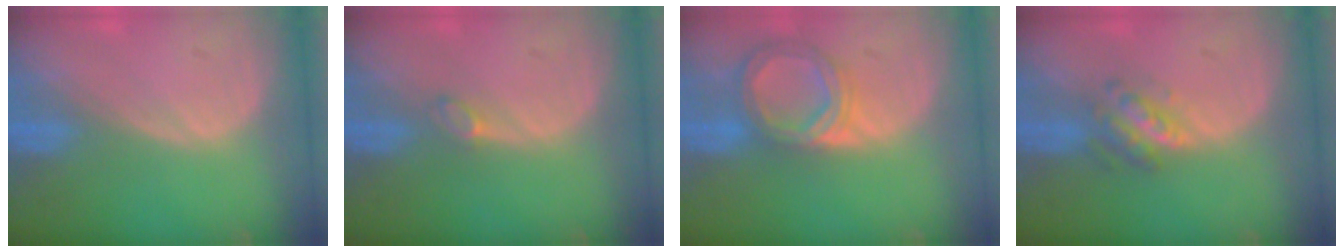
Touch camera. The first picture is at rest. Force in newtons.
{"total": 1.4, "press": 1.4, "slide": 0.2}
{"total": 6.8, "press": 6.2, "slide": 2.6}
{"total": 4.9, "press": 4.4, "slide": 2.1}